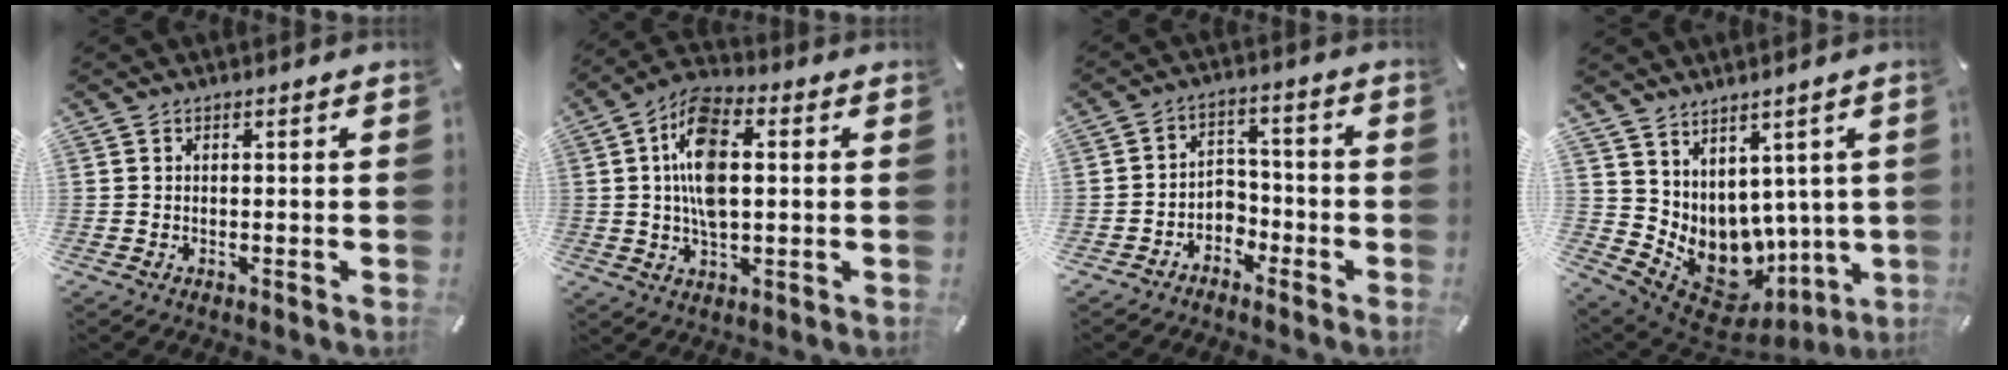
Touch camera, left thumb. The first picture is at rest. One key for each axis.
{"total": 12.2, "fx": 1.6, "fy": 6.7, "fz": 10.1, "tx": -0.198, "ty": 0.005, "tz": 0.026}
{"total": 4.8, "fx": -2.9, "fy": 3.8, "fz": 0.6, "tx": -0.011, "ty": 0.018, "tz": -0.058}
{"total": 9.0, "fx": 0.2, "fy": 8.4, "fz": 3.1, "tx": -0.057, "ty": -0.049, "tz": 0.027}